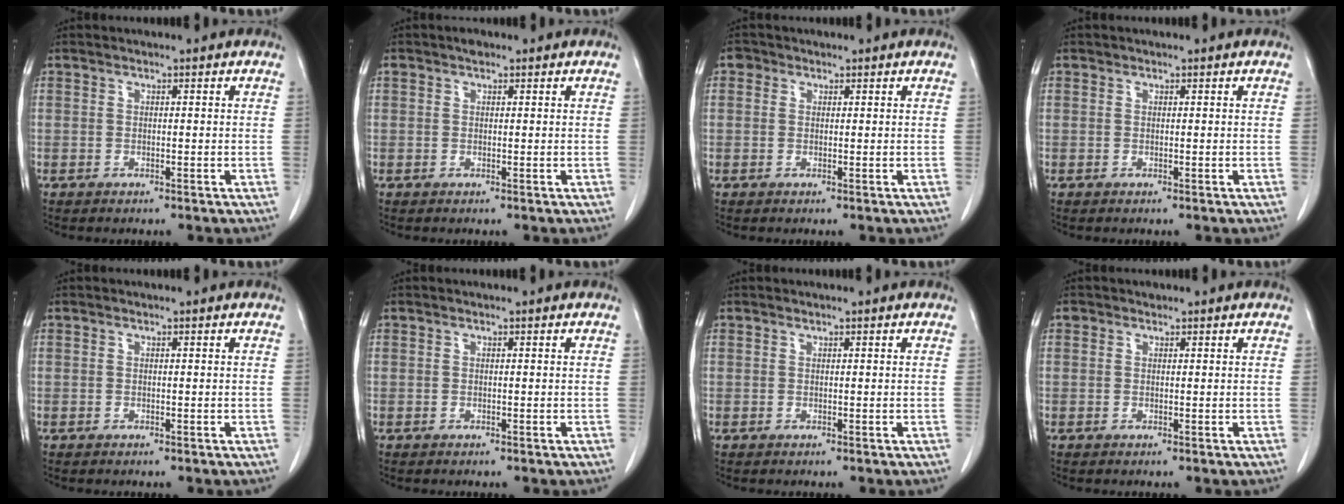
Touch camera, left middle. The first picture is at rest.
{"total": 1.1, "force": [0.8, 0.6, 0.5], "torque": [-0.012, 0.015, 0.013]}
{"total": 1.3, "force": [0.6, 1.1, 0.3], "torque": [0.003, 0.006, 0.004]}
{"total": 0.0}
{"total": 0.0}
{"total": 0.0}
{"total": 0.0}
{"total": 0.7, "force": [0.4, 0.5, 0.0], "torque": [0.004, 0.002, 0.005]}